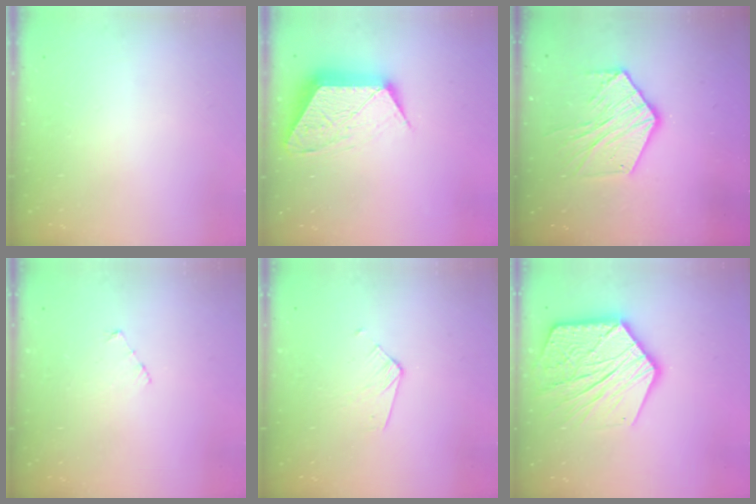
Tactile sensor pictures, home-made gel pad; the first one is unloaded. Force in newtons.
{"total": 12.3, "press": 12.2, "slide": 0.7}
{"total": 13.3, "press": 13.3, "slide": 0.6}
{"total": 2.6, "press": 2.6, "slide": 0.3}
{"total": 3.5, "press": 3.5, "slide": 0.4}
{"total": 20.2, "press": 20.1, "slide": 1.0}